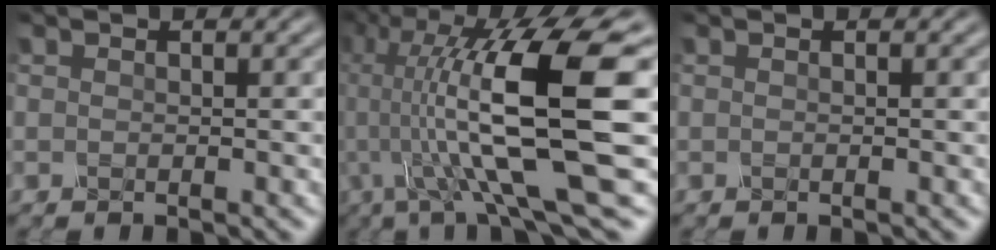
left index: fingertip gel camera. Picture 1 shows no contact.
{"total": 14.3, "force": [-0.3, 2.8, 14.0], "torque": [-0.256, 0.018, 0.004]}
{"total": 0.0}